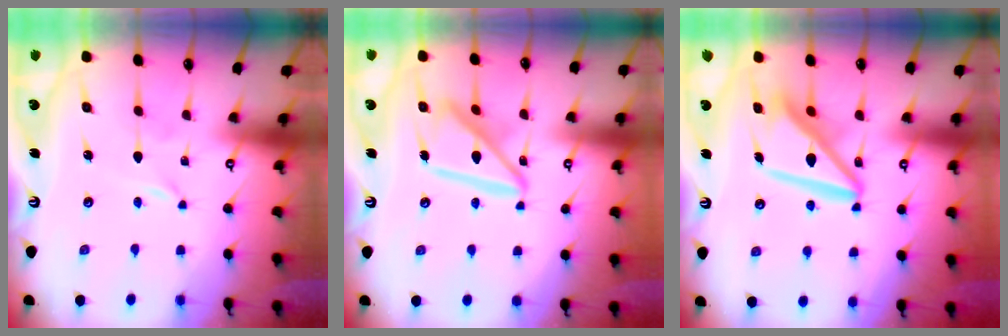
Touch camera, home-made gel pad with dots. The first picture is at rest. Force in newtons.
{"total": 16.7, "press": 16.6, "slide": 1.6}
{"total": 12.4, "press": 12.3, "slide": 1.6}